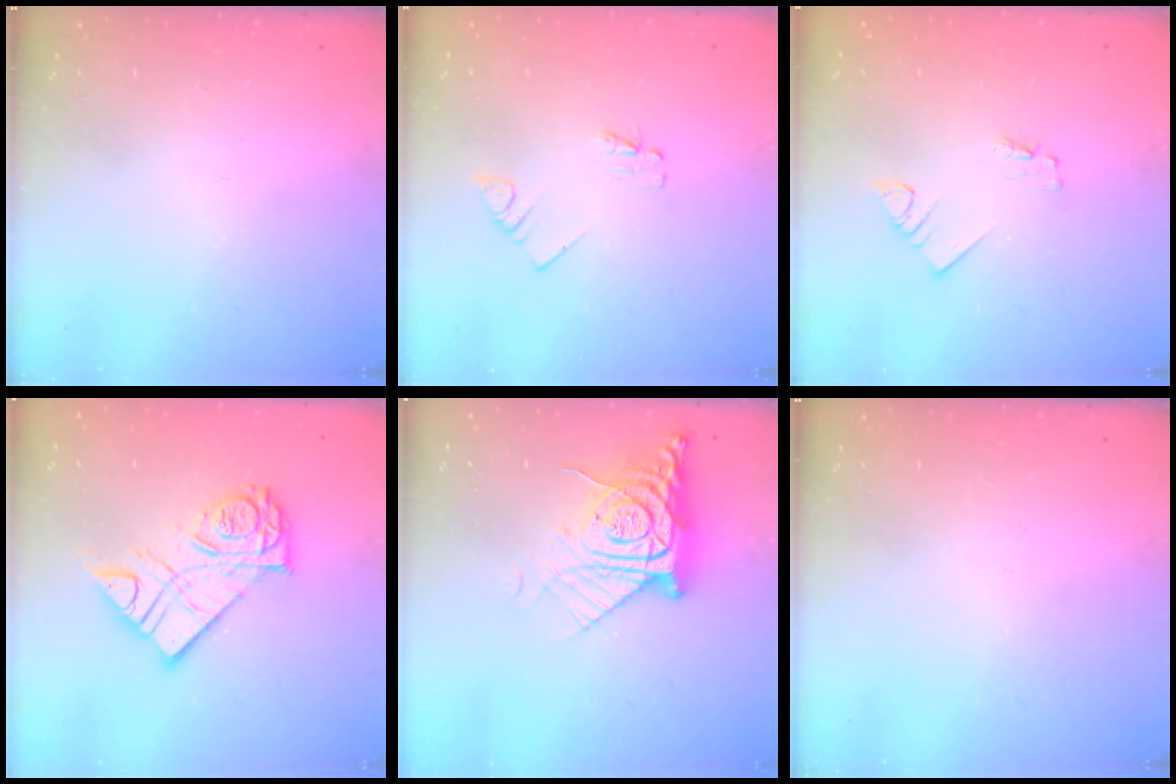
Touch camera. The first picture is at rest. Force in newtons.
{"total": 1.6, "press": 1.6, "slide": 0.2}
{"total": 1.6, "press": 1.6, "slide": 0.1}
{"total": 15.7, "press": 15.6, "slide": 1.2}
{"total": 12.1, "press": 12.0, "slide": 1.4}
{"total": 0.0}